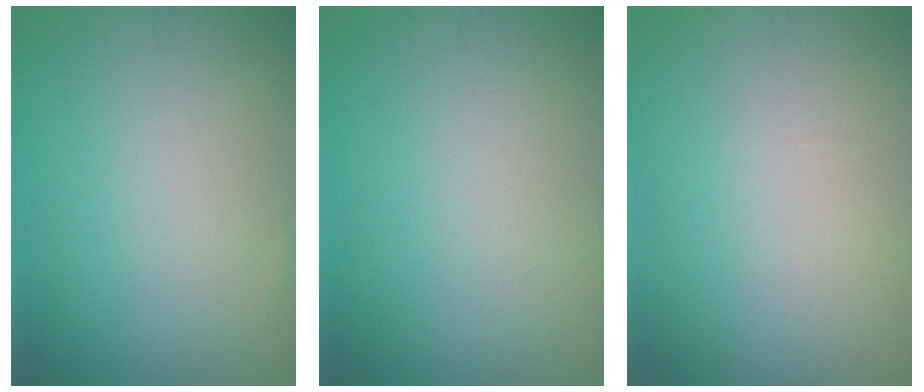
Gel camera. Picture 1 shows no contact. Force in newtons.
{"total": 0.0}
{"total": 0.0}